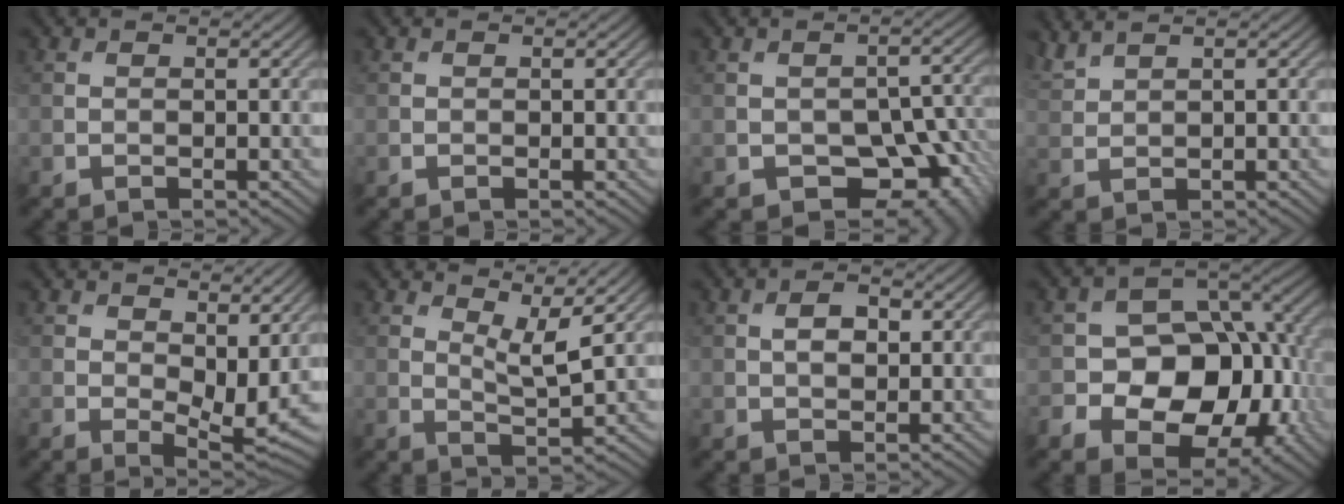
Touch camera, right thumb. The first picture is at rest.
{"total": 0.0}
{"total": 10.9, "force": [-5.2, 6.6, 6.9], "torque": [-0.086, -0.006, -0.065]}
{"total": 2.7, "force": [2.5, 0.3, 1.1], "torque": [-0.030, 0.010, 0.058]}
{"total": 7.4, "force": [1.5, 4.2, 5.9], "torque": [-0.102, -0.016, 0.027]}
{"total": 5.1, "force": [3.6, 0.9, 3.5], "torque": [-0.072, -0.010, 0.065]}
{"total": 2.8, "force": [0.6, 1.6, 2.2], "torque": [-0.040, 0.000, 0.011]}
{"total": 13.6, "force": [-2.5, 9.6, 9.3], "torque": [-0.133, -0.013, -0.049]}